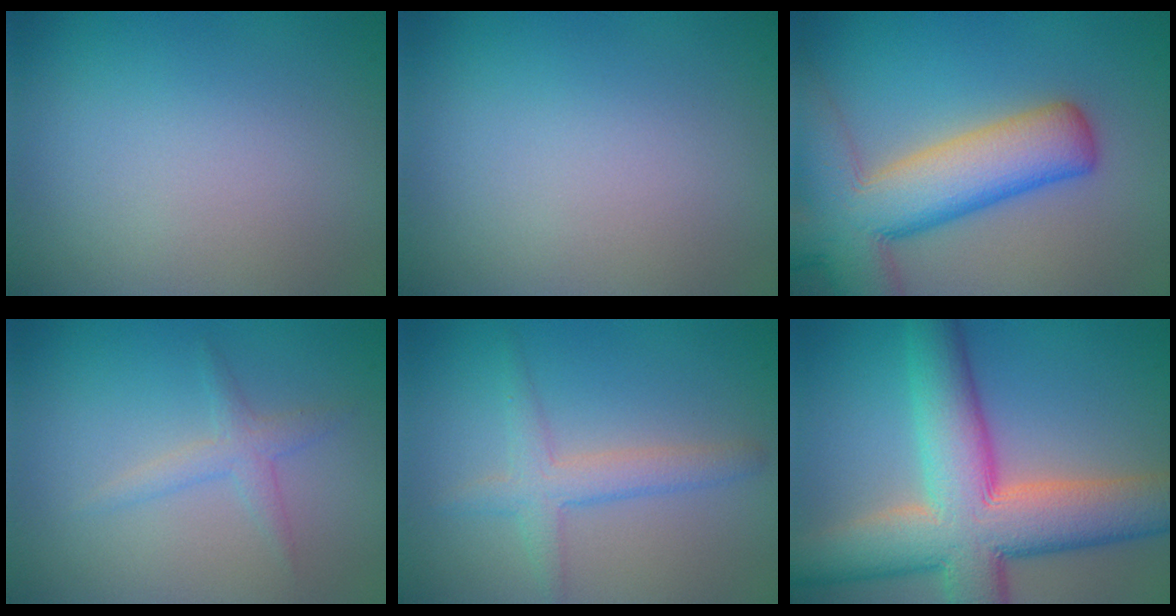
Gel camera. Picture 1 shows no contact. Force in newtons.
{"total": 0.0}
{"total": 10.5, "press": 10.5, "slide": 0.7}
{"total": 1.8, "press": 1.8, "slide": 0.1}
{"total": 2.8, "press": 2.8, "slide": 0.2}
{"total": 12.4, "press": 12.3, "slide": 1.1}